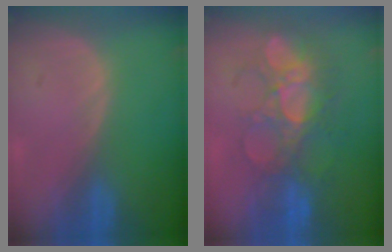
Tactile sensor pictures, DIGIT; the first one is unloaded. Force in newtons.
{"total": 8.6, "press": 8.3, "slide": 2.2}